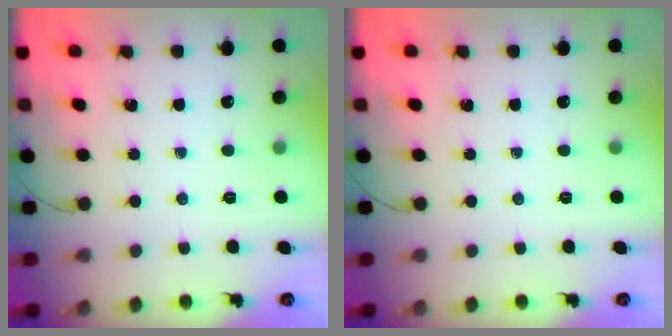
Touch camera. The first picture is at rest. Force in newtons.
{"total": 0.0}